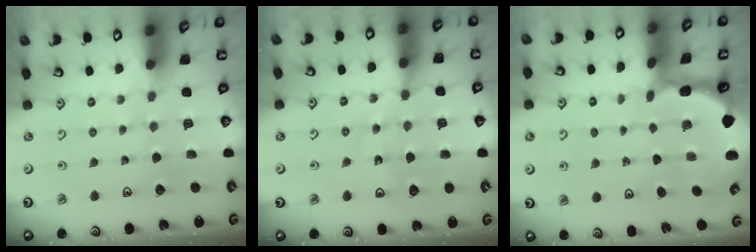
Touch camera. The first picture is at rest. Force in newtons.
{"total": 10.8, "press": 10.3, "slide": 3.0}
{"total": 1.0, "press": 1.0, "slide": 0.2}